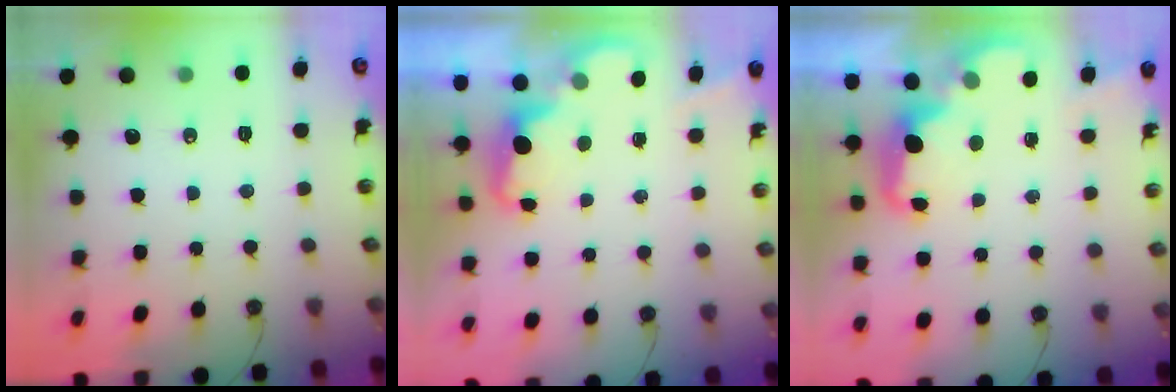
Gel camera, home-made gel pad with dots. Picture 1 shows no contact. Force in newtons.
{"total": 2.1, "press": 2.0, "slide": 0.6}
{"total": 2.7, "press": 2.6, "slide": 0.7}